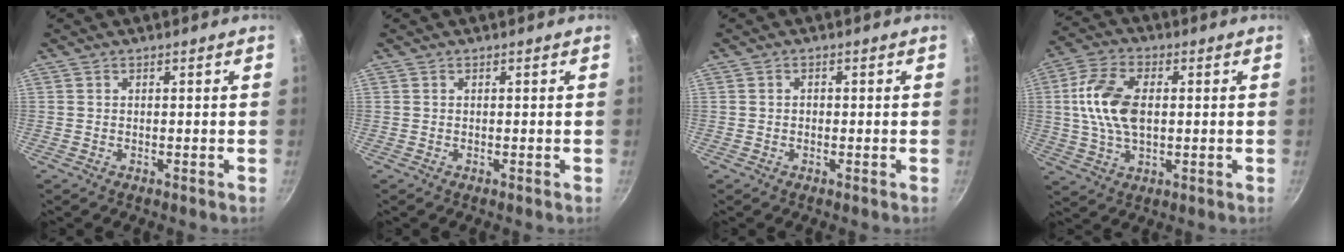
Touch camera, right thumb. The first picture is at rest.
{"total": 0.0}
{"total": 0.8, "force": [-0.2, 0.7, 0.4], "torque": [-0.005, 0.004, -0.003]}
{"total": 12.3, "force": [1.2, 7.2, 9.9], "torque": [-0.185, 0.015, 0.015]}